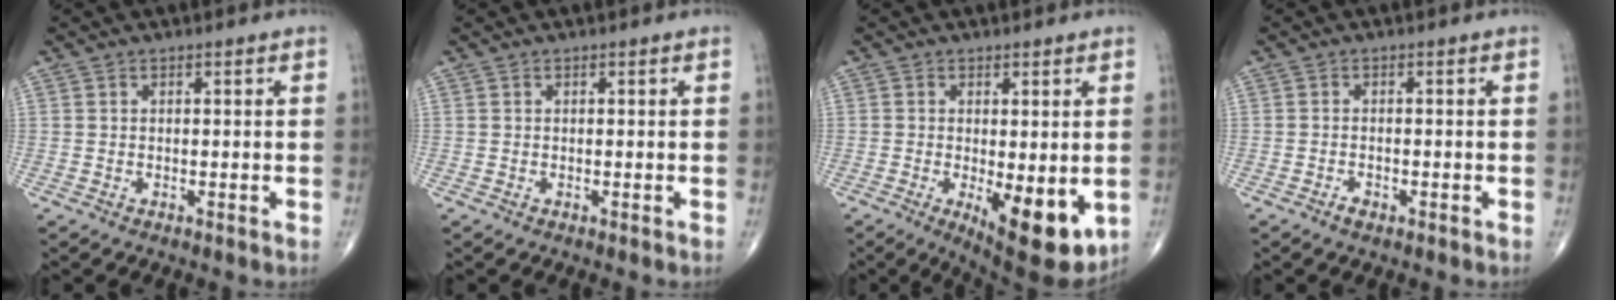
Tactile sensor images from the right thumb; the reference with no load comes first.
{"total": 0.0}
{"total": 11.9, "force": [-2.7, 4.5, 10.7], "torque": [-0.141, -0.024, -0.025]}
{"total": 1.5, "force": [-1.0, 0.7, 0.9], "torque": [-0.018, 0.003, -0.018]}